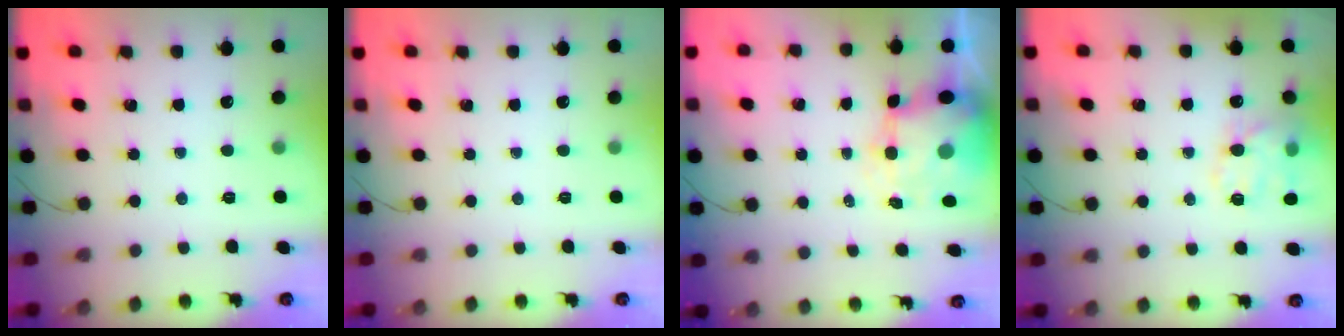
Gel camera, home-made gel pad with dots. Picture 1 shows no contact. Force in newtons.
{"total": 0.0}
{"total": 8.6, "press": 8.3, "slide": 1.9}
{"total": 14.0, "press": 13.9, "slide": 1.6}